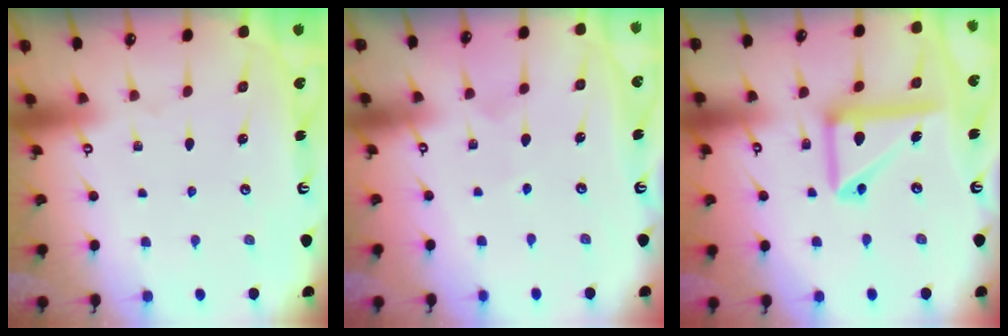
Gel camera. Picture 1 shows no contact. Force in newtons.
{"total": 2.8, "press": 2.6, "slide": 1.0}
{"total": 13.7, "press": 13.6, "slide": 2.2}